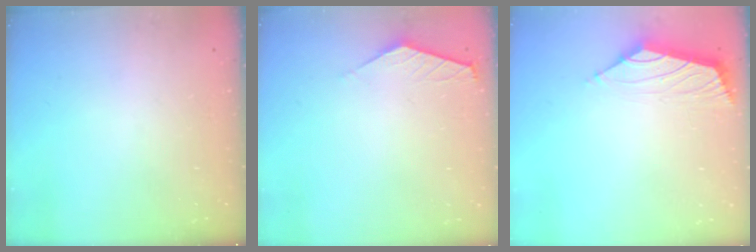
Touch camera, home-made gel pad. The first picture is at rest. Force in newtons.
{"total": 1.5, "press": 1.4, "slide": 0.4}
{"total": 2.5, "press": 2.4, "slide": 0.6}